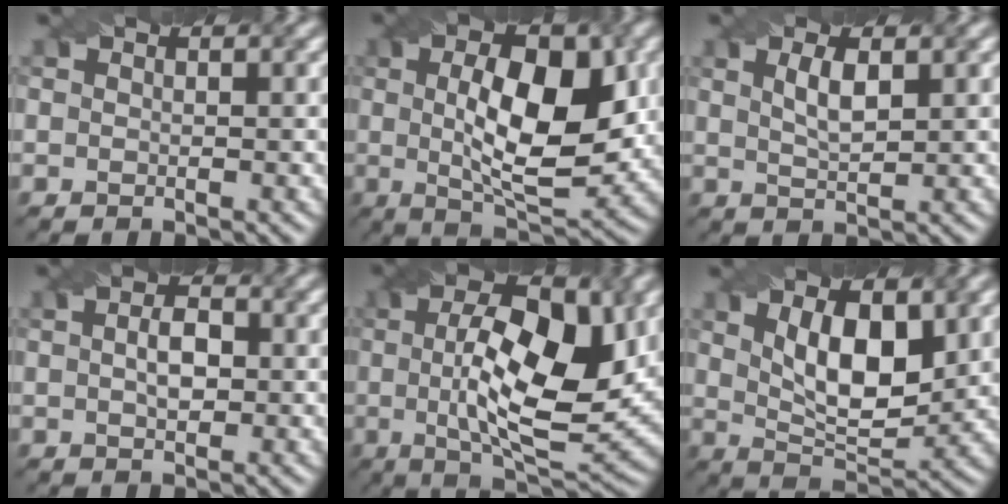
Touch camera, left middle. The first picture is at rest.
{"total": 9.8, "force": [1.0, 4.0, 8.9], "torque": [-0.135, 0.004, 0.019]}
{"total": 2.4, "force": [0.8, 0.8, 2.1], "torque": [-0.043, 0.003, 0.019]}
{"total": 2.6, "force": [0.0, 1.4, 2.1], "torque": [-0.044, 0.006, 0.000]}
{"total": 11.5, "force": [1.2, 4.5, 10.5], "torque": [-0.164, 0.002, 0.021]}
{"total": 6.9, "force": [1.9, 3.1, 5.9], "torque": [-0.102, 0.001, 0.035]}